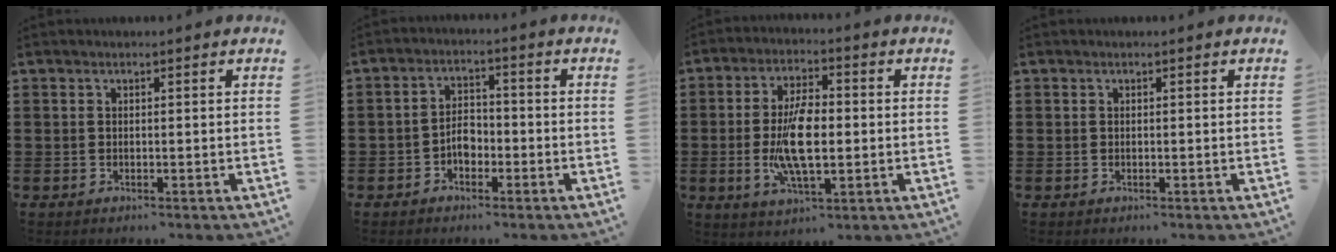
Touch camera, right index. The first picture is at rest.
{"total": 3.3, "force": [-1.5, 2.2, 1.9], "torque": [-0.040, 0.006, -0.030]}
{"total": 10.1, "force": [-1.0, 4.1, 9.2], "torque": [-0.199, -0.007, -0.022]}
{"total": 0.0}